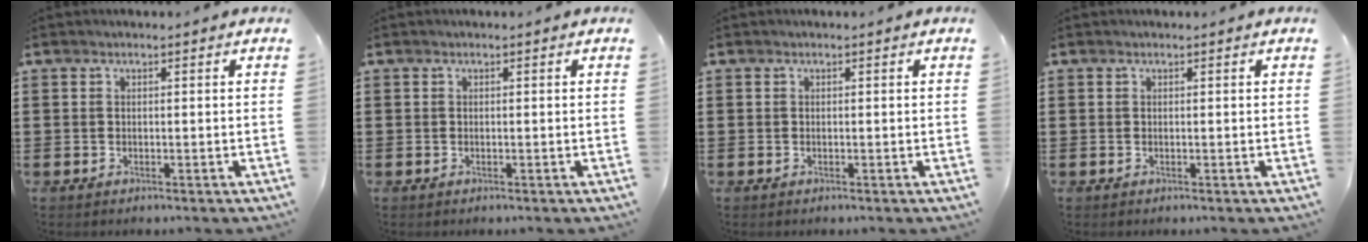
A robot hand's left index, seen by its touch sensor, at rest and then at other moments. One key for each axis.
{"total": 0.0}
{"total": 0.0}
{"total": 0.0}